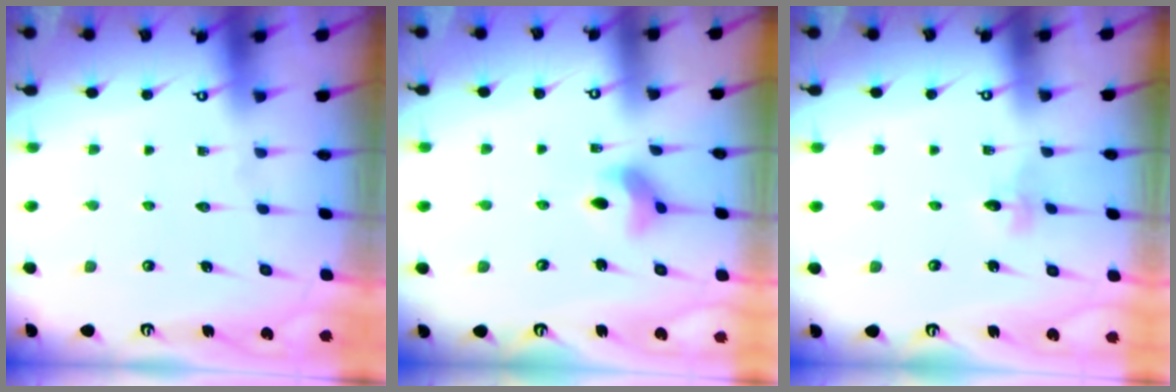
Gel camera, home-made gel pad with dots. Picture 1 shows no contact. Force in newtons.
{"total": 7.3, "press": 7.2, "slide": 1.5}
{"total": 2.3, "press": 2.3, "slide": 0.2}